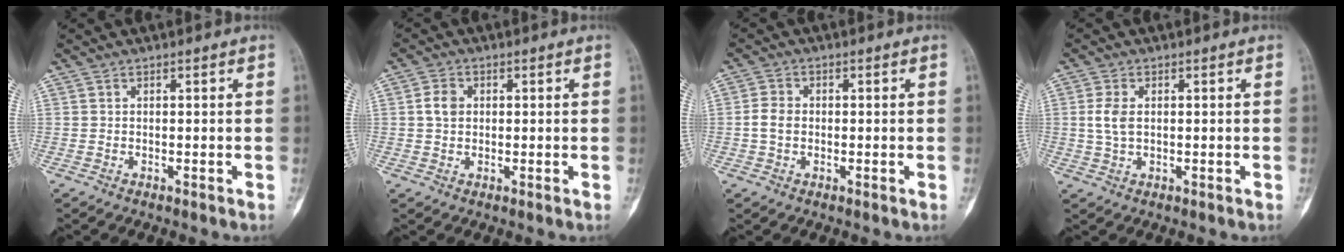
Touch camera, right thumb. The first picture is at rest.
{"total": 3.3, "force": [0.5, 2.6, 2.0], "torque": [-0.031, 0.003, 0.007]}
{"total": 3.3, "force": [-0.3, 2.6, 2.1], "torque": [-0.041, 0.010, -0.011]}
{"total": 3.8, "force": [0.4, 2.3, 3.0], "torque": [-0.068, 0.003, 0.008]}